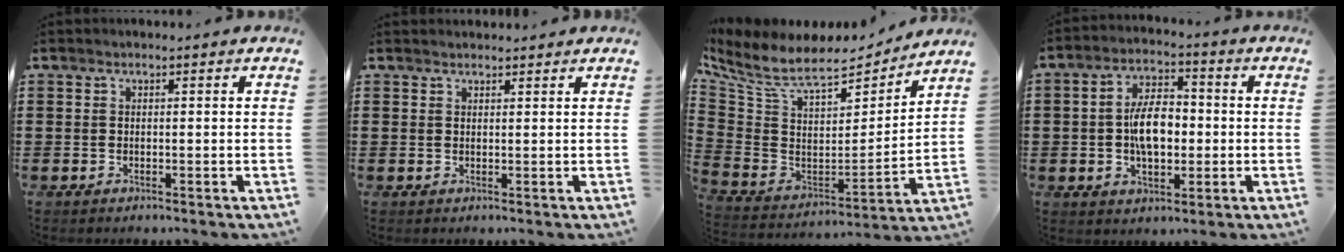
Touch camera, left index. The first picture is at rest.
{"total": 1.0, "force": [1.0, 0.2, 0.0], "torque": [-0.003, 0.000, 0.021]}
{"total": 8.9, "force": [7.2, 2.6, 4.6], "torque": [-0.122, -0.047, 0.123]}
{"total": 7.9, "force": [-0.5, 4.2, 6.6], "torque": [-0.128, 0.004, -0.016]}